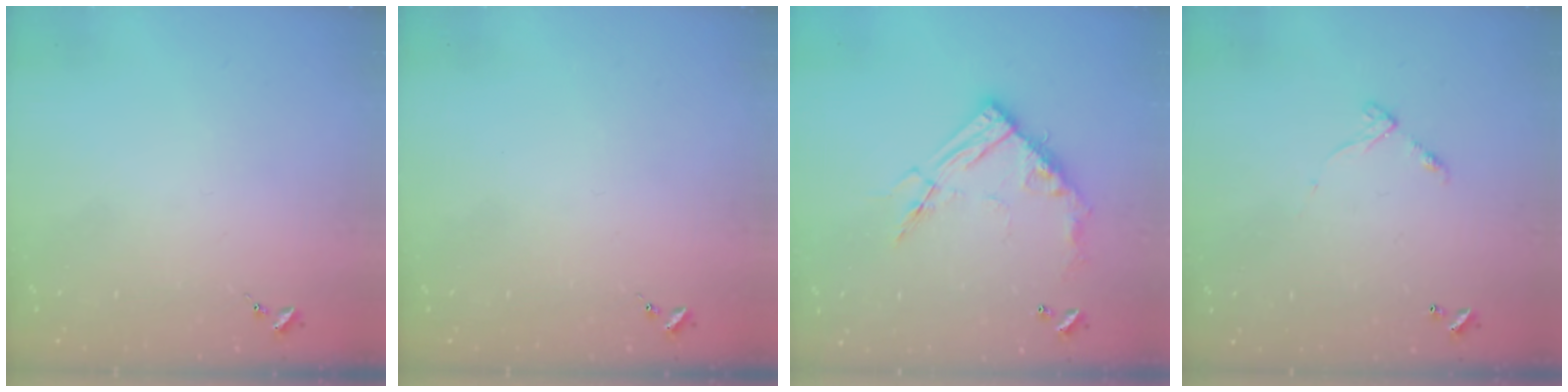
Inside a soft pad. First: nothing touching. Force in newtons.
{"total": 0.0}
{"total": 16.0, "press": 15.9, "slide": 1.5}
{"total": 6.2, "press": 6.2, "slide": 0.4}